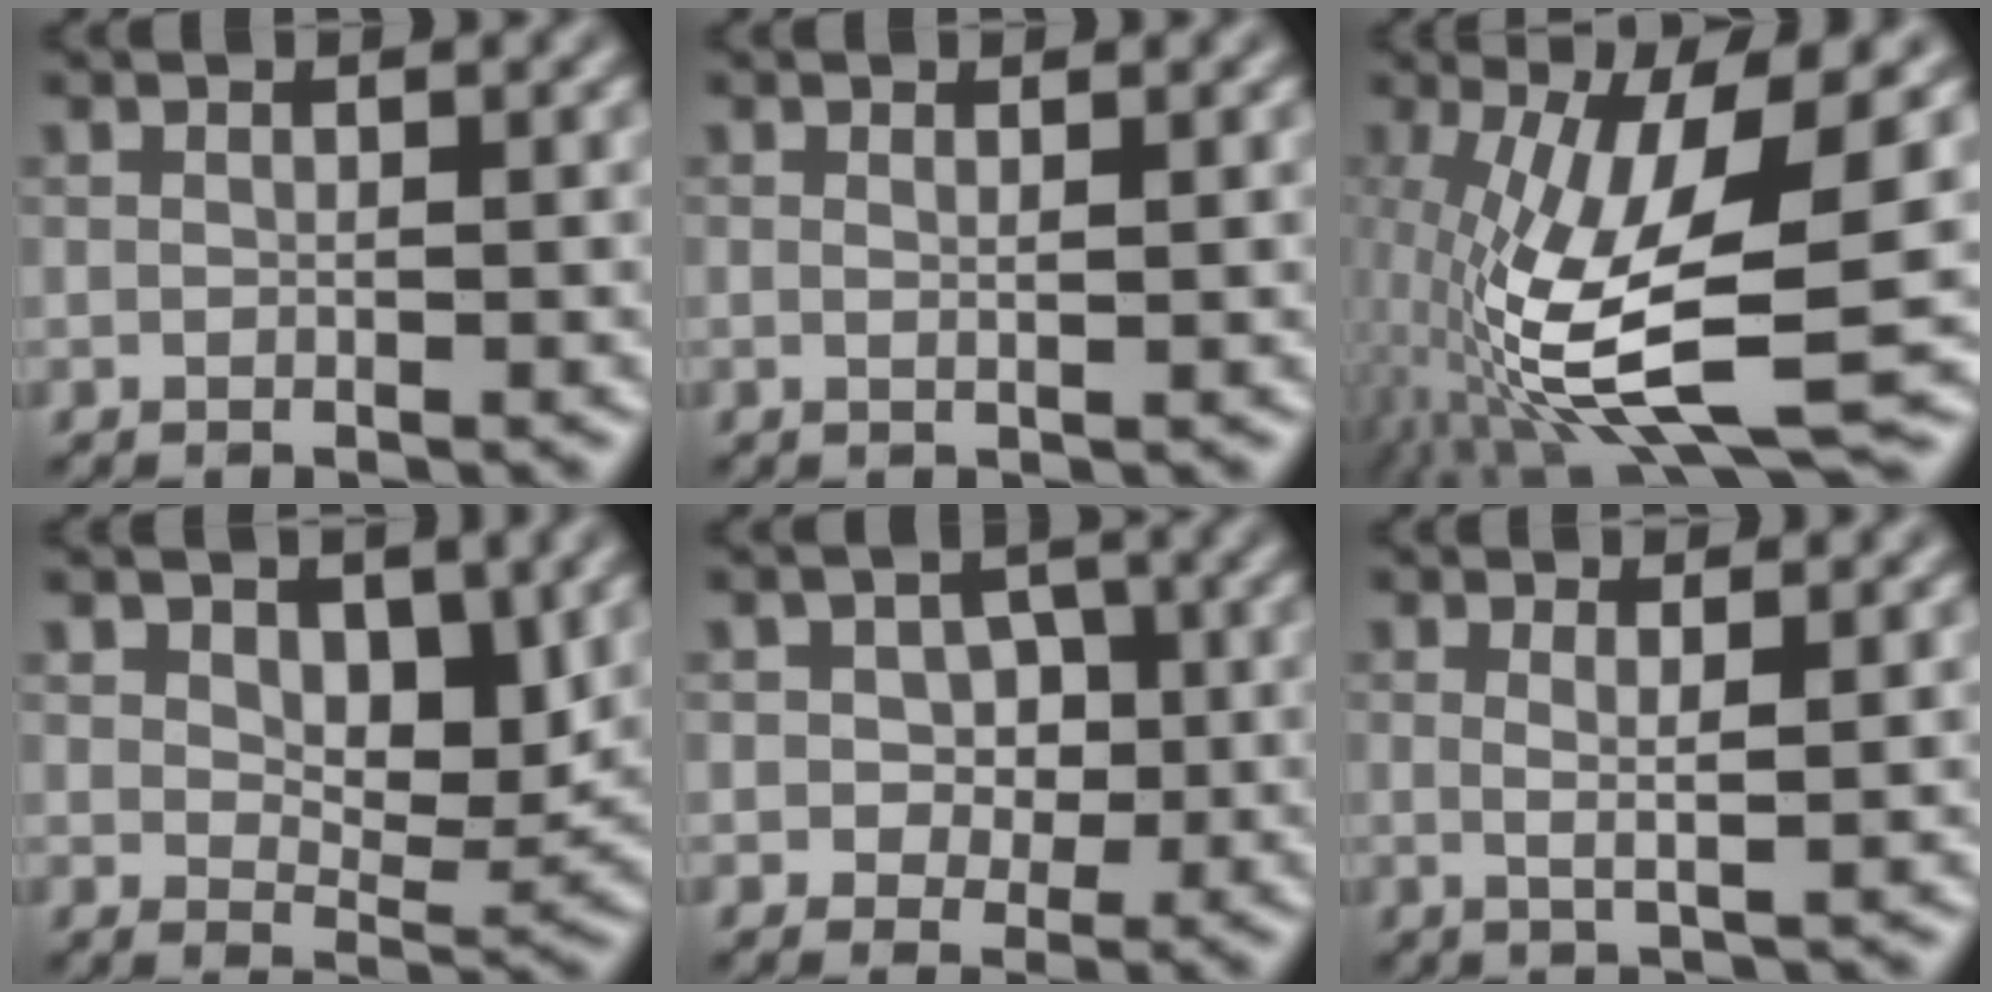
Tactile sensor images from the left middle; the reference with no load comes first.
{"total": 0.9, "force": [0.4, 0.3, 0.7], "torque": [-0.004, -0.001, 0.002]}
{"total": 12.4, "force": [-2.6, 3.3, 11.6], "torque": [-0.238, -0.013, -0.044]}
{"total": 4.1, "force": [2.0, 2.5, 2.6], "torque": [-0.047, -0.016, 0.032]}
{"total": 3.0, "force": [-0.1, 2.5, 1.6], "torque": [-0.010, 0.001, -0.019]}
{"total": 1.9, "force": [0.6, 0.5, 1.7], "torque": [-0.027, -0.003, 0.004]}